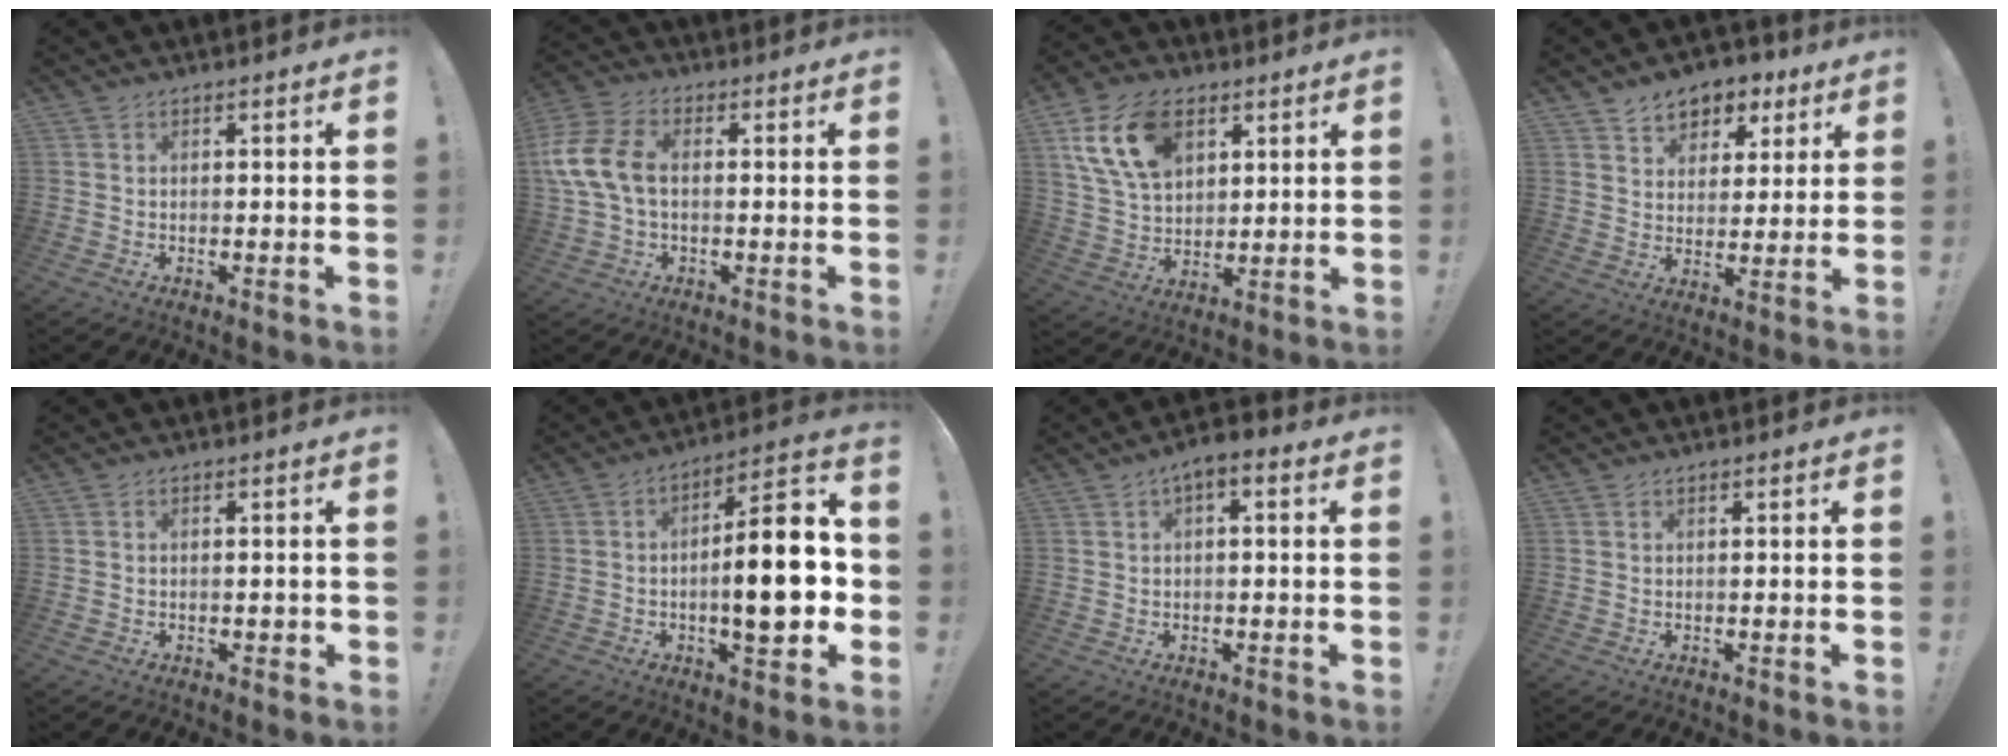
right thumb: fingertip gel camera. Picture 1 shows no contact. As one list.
[{"total": 12.1, "force": [0.4, 7.8, 9.3], "torque": [-0.206, 0.011, 0.013]}, {"total": 16.9, "force": [7.5, 11.0, 10.4], "torque": [-0.200, -0.013, 0.143]}, {"total": 7.8, "force": [4.9, 5.8, 1.7], "torque": [-0.013, -0.038, 0.091]}, {"total": 1.3, "force": [-0.5, 1.0, 0.6], "torque": [-0.017, 0.008, -0.008]}, {"total": 16.9, "force": [-2.2, 5.1, 15.9], "torque": [-0.229, 0.006, -0.040]}, {"total": 3.1, "force": [0.3, 1.1, 2.8], "torque": [-0.045, 0.002, 0.002]}, {"total": 0.0}]